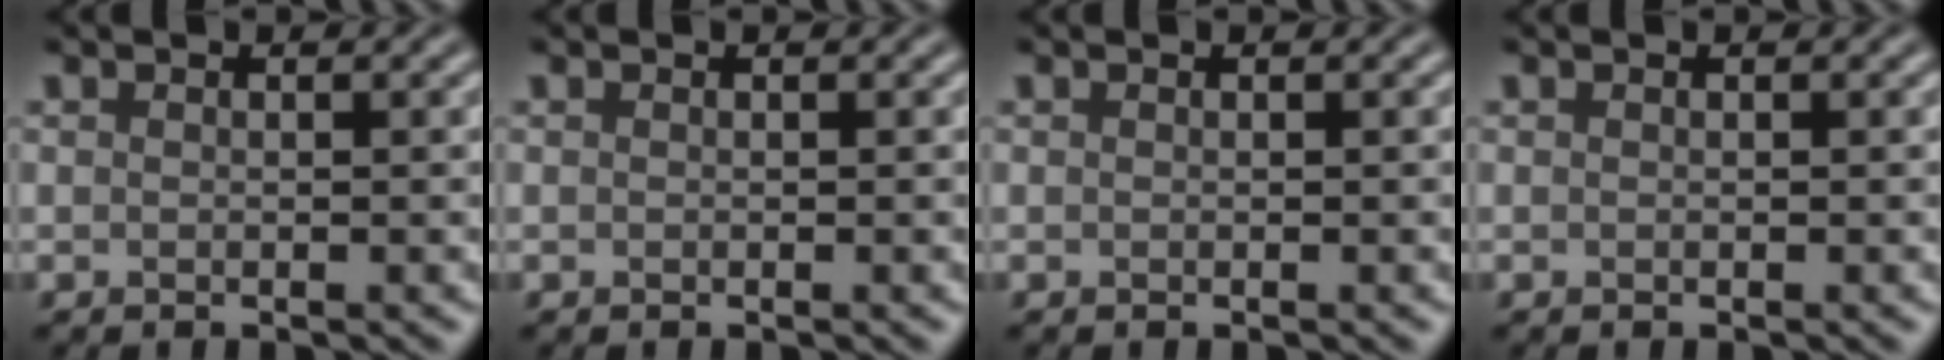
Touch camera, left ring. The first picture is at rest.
{"total": 0.0}
{"total": 0.0}
{"total": 0.0}